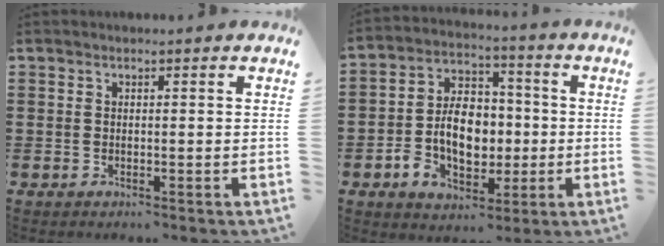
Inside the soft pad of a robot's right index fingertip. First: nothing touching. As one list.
[{"total": 9.6, "force": [-1.6, 6.8, 6.5], "torque": [-0.111, 0.008, -0.031]}]